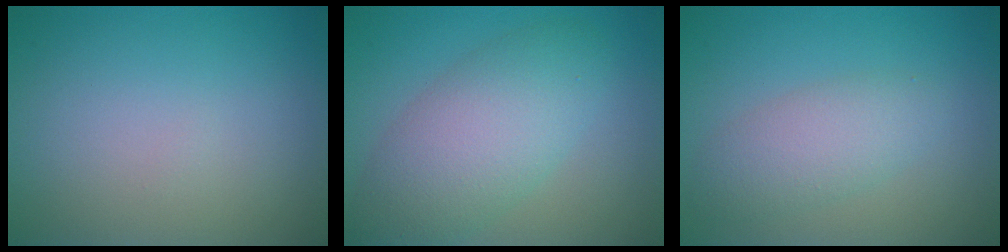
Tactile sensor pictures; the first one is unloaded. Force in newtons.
{"total": 6.6, "press": 6.6, "slide": 0.5}
{"total": 3.2, "press": 3.2, "slide": 0.2}